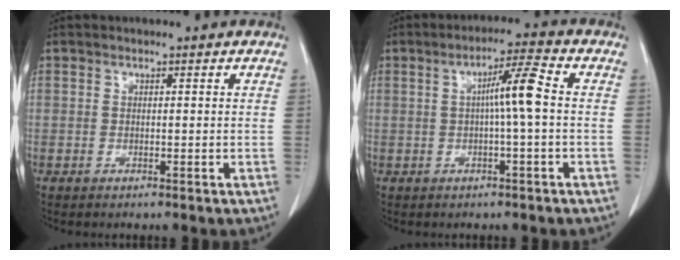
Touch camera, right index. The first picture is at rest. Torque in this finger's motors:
{"motor_torque": [0.61, -0.31, 0.27, 0.09]}